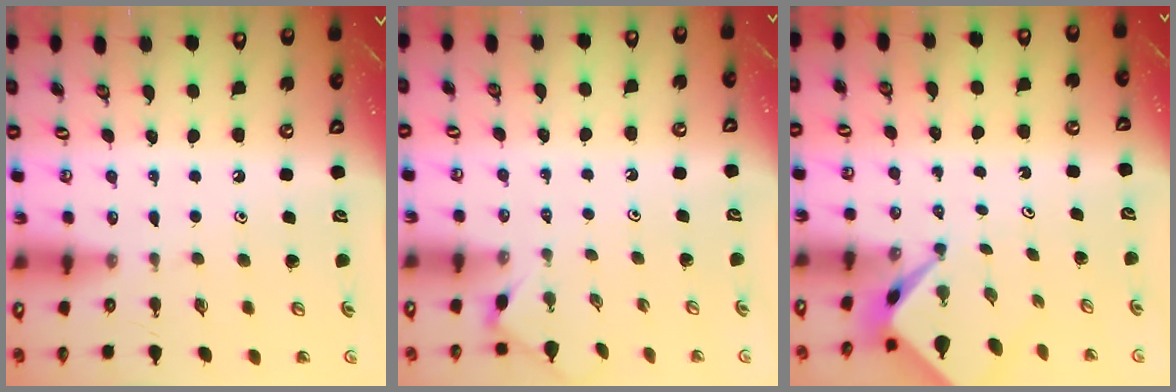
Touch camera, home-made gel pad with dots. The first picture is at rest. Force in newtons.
{"total": 1.6, "press": 1.5, "slide": 0.4}
{"total": 2.3, "press": 2.3, "slide": 0.2}